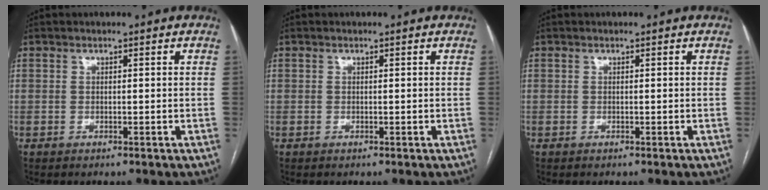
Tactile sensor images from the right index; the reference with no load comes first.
{"total": 0.0}
{"total": 0.0}